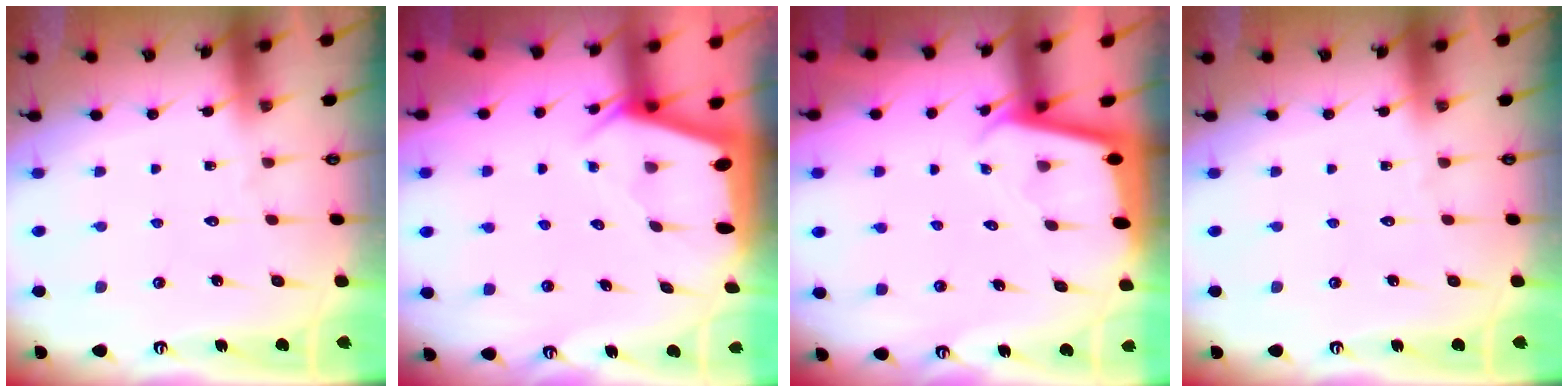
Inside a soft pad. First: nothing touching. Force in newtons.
{"total": 2.0, "press": 2.0, "slide": 0.5}
{"total": 1.8, "press": 1.8, "slide": 0.0}
{"total": 0.0}